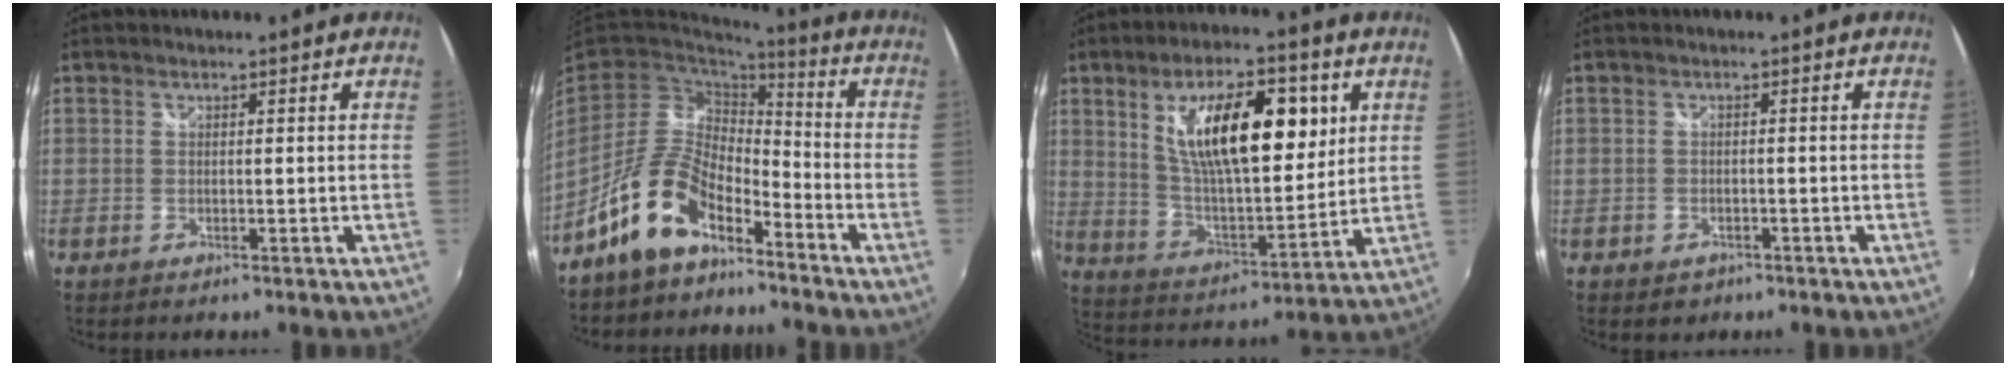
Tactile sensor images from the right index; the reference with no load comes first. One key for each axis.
{"total": 12.5, "fx": -8.4, "fy": 5.8, "fz": 7.4, "tx": -0.156, "ty": 0.013, "tz": -0.157}
{"total": 19.4, "fx": 6.8, "fy": 7.7, "fz": 16.5, "tx": -0.273, "ty": 0.003, "tz": 0.122}
{"total": 2.6, "fx": -1.4, "fy": 2.1, "fz": 0.7, "tx": -0.020, "ty": -0.003, "tz": -0.019}